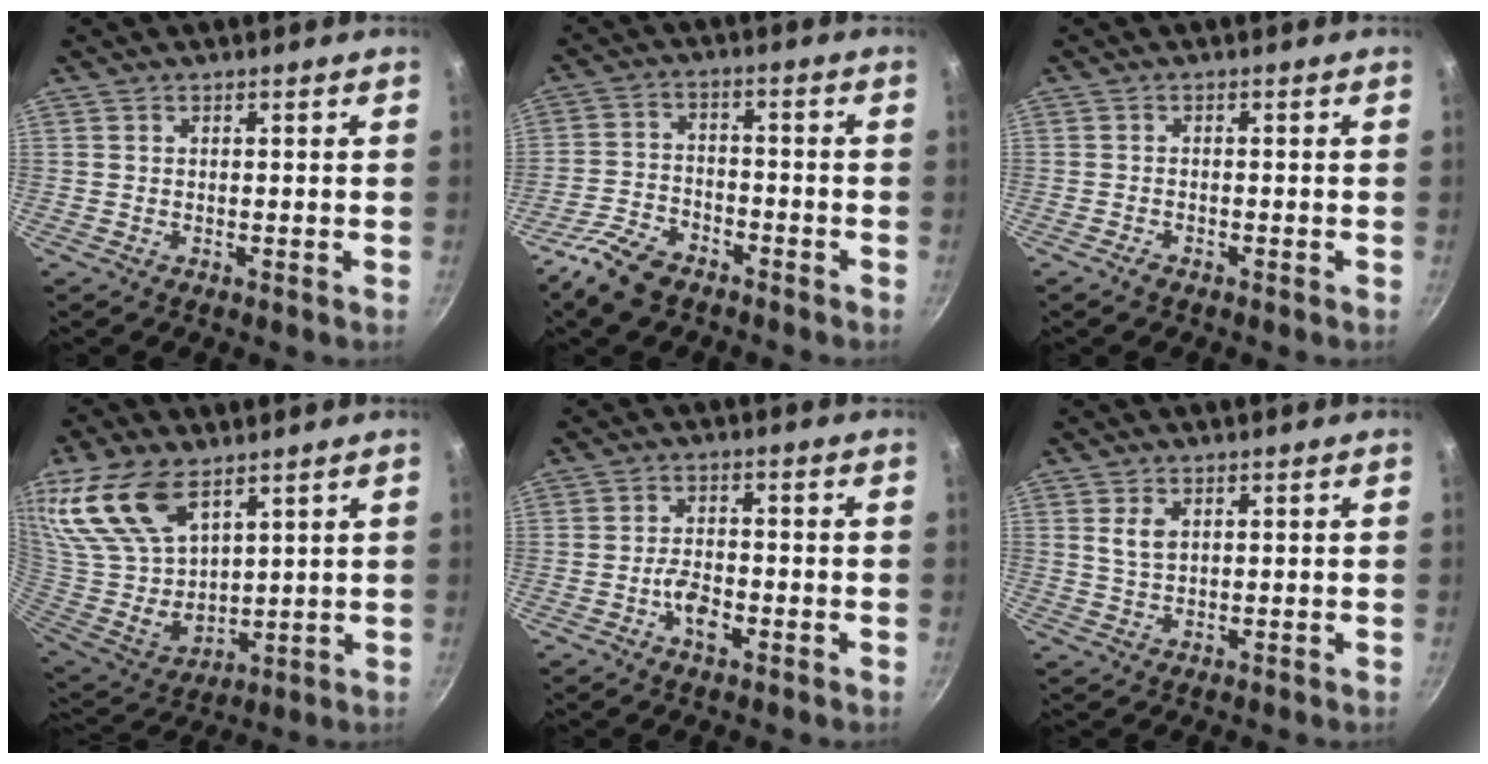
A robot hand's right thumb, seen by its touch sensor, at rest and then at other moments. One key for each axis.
{"total": 8.7, "fx": -6.3, "fy": 4.3, "fz": 4.2, "tx": -0.081, "ty": 0.043, "tz": -0.122}
{"total": 1.5, "fx": -1.2, "fy": 0.6, "fz": 0.7, "tx": -0.020, "ty": 0.011, "tz": -0.022}
{"total": 19.4, "fx": 10.9, "fy": 10.6, "fz": 12.0, "tx": -0.219, "ty": -0.043, "tz": 0.227}
{"total": 5.1, "fx": -2.0, "fy": 2.6, "fz": 3.9, "tx": -0.064, "ty": 0.017, "tz": -0.038}
{"total": 3.4, "fx": 1.2, "fy": 2.0, "fz": 2.4, "tx": -0.042, "ty": -0.006, "tz": 0.025}